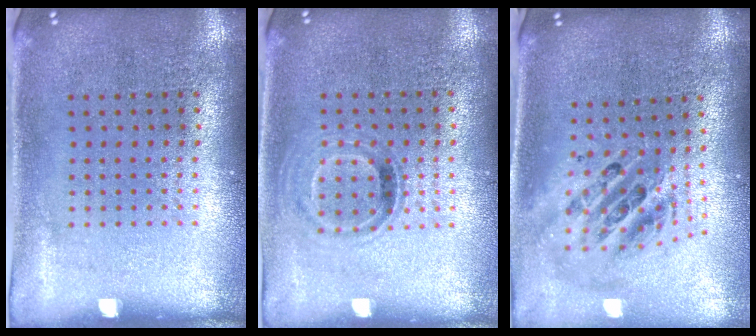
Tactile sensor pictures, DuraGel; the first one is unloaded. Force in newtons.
{"total": 1.0, "press": 0.8, "slide": 0.5}
{"total": 2.4, "press": 1.8, "slide": 1.5}